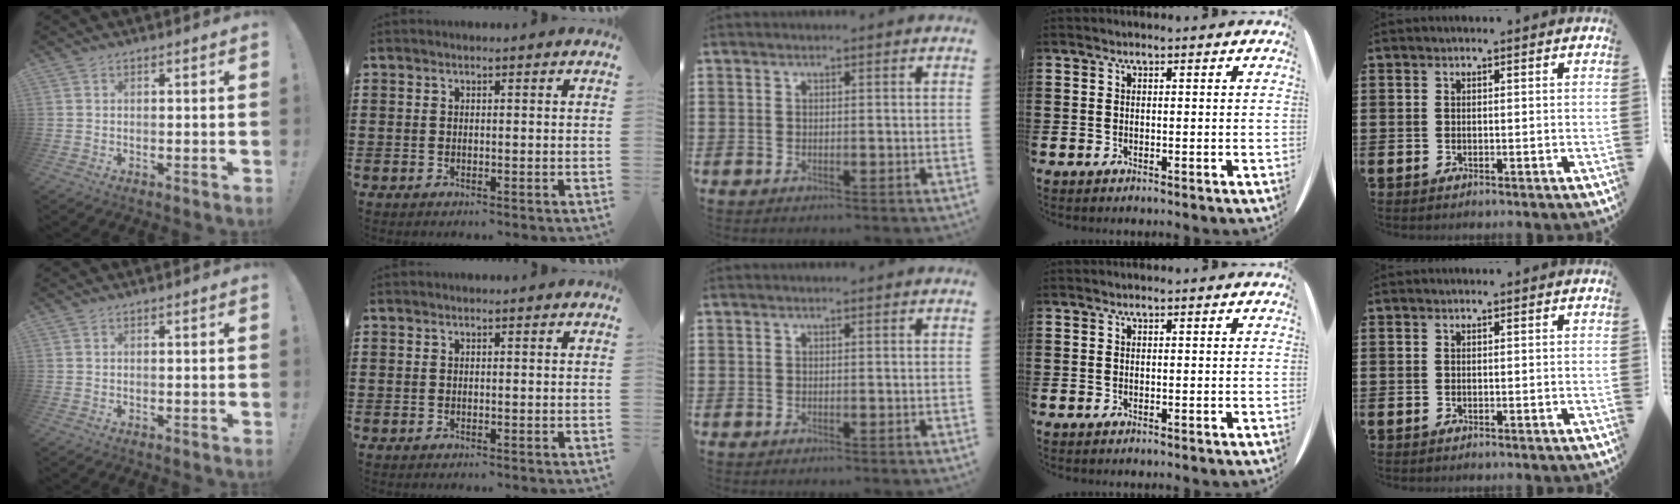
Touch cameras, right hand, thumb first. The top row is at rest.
{}